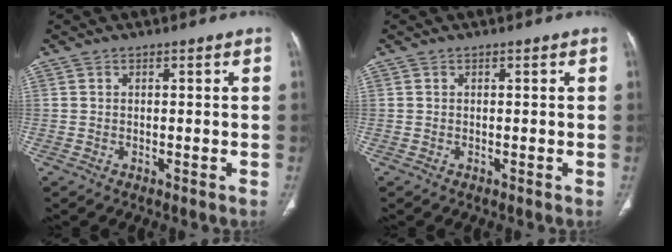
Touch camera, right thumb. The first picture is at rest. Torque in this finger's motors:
{"motor_torque": [0.01, 0.01, -0.18, 0.18, 0.01]}